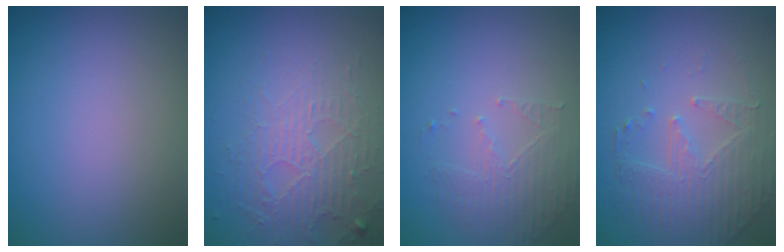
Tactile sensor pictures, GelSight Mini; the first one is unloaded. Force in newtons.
{"total": 3.8, "press": 3.3, "slide": 1.9}
{"total": 1.8, "press": 1.1, "slide": 1.4}
{"total": 2.5, "press": 2.2, "slide": 1.2}